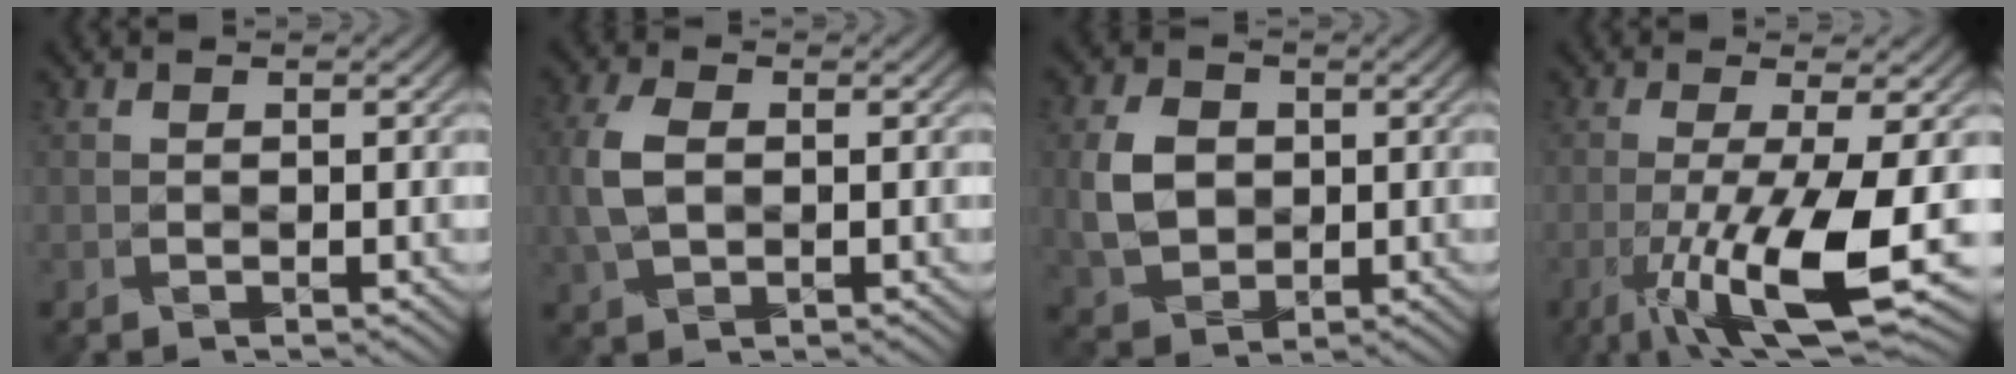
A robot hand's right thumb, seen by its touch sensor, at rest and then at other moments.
{"total": 5.8, "force": [-0.2, 3.8, 4.4], "torque": [-0.120, 0.002, -0.008]}
{"total": 7.1, "force": [0.1, 5.6, 4.4], "torque": [-0.108, 0.001, -0.004]}
{"total": 10.8, "force": [-3.7, 1.9, 10.0], "torque": [-0.157, -0.004, -0.064]}